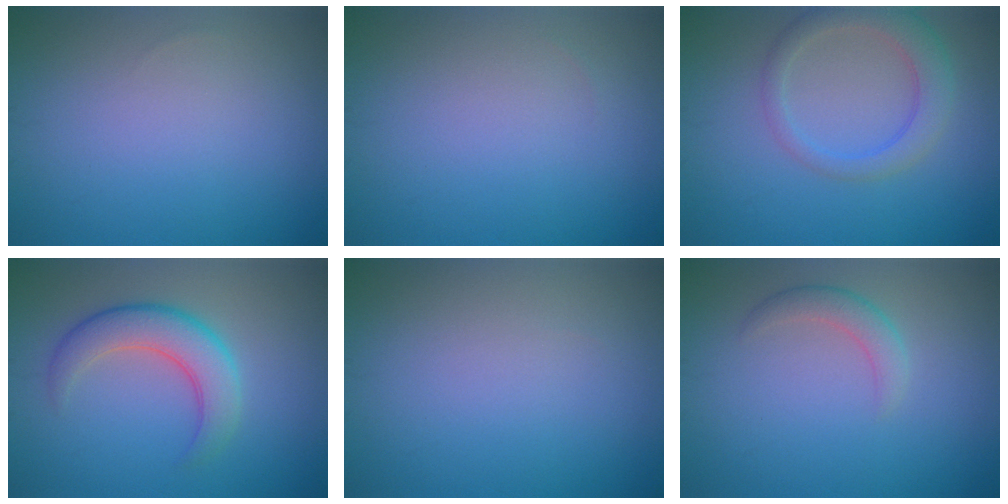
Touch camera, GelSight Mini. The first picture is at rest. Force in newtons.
{"total": 0.0}
{"total": 3.5, "press": 3.5, "slide": 0.4}
{"total": 4.7, "press": 4.7, "slide": 0.4}
{"total": 0.0}
{"total": 1.9, "press": 1.9, "slide": 0.1}